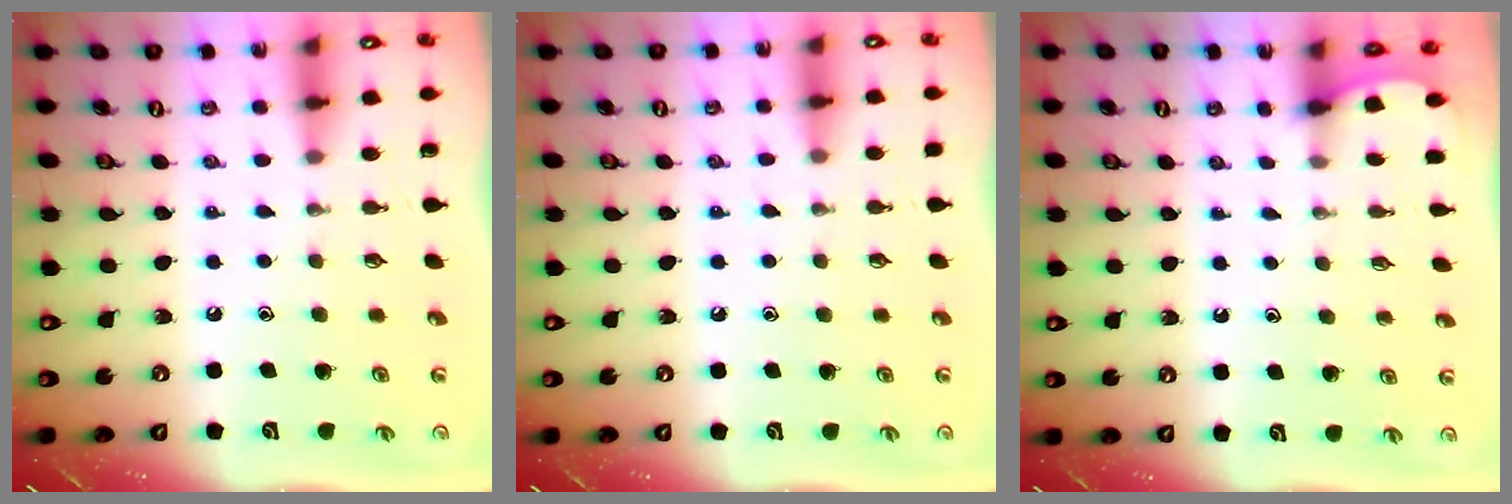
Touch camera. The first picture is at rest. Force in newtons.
{"total": 3.0, "press": 3.0, "slide": 0.5}
{"total": 1.9, "press": 1.9, "slide": 0.2}